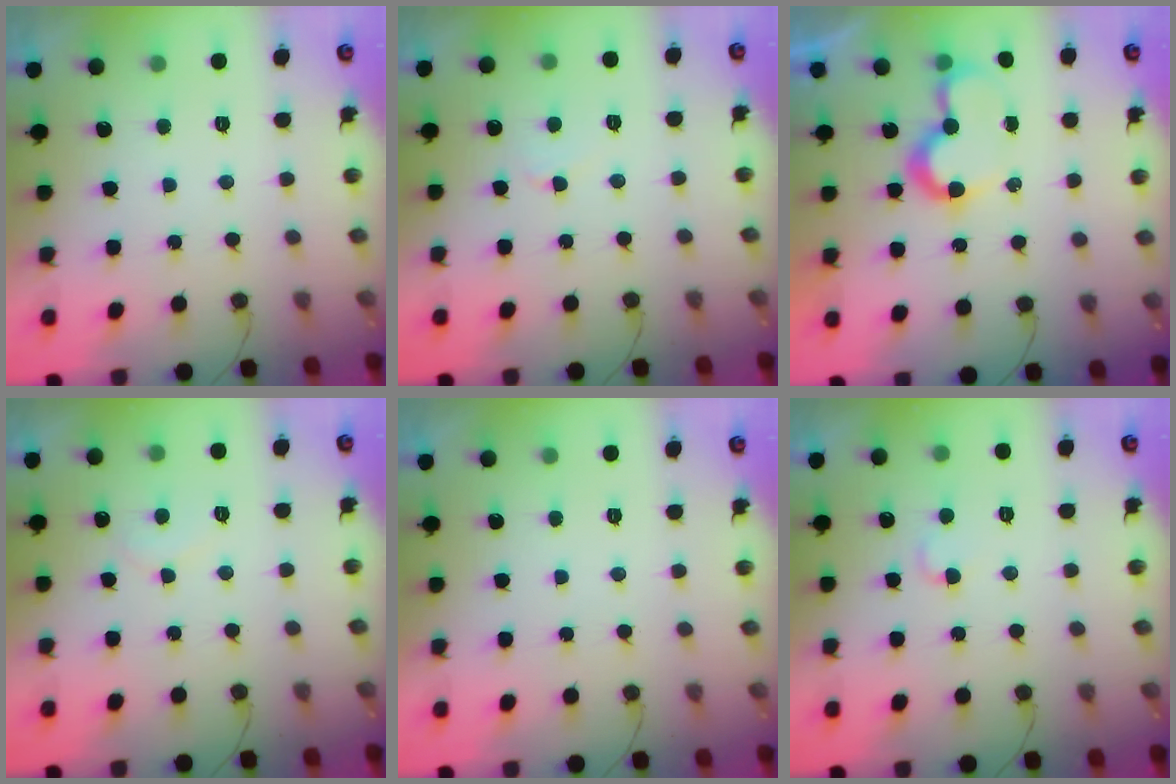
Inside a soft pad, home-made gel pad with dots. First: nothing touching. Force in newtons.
{"total": 3.5, "press": 3.5, "slide": 0.4}
{"total": 8.2, "press": 8.2, "slide": 0.4}
{"total": 5.1, "press": 5.1, "slide": 0.4}
{"total": 0.0}
{"total": 3.3, "press": 3.3, "slide": 0.4}